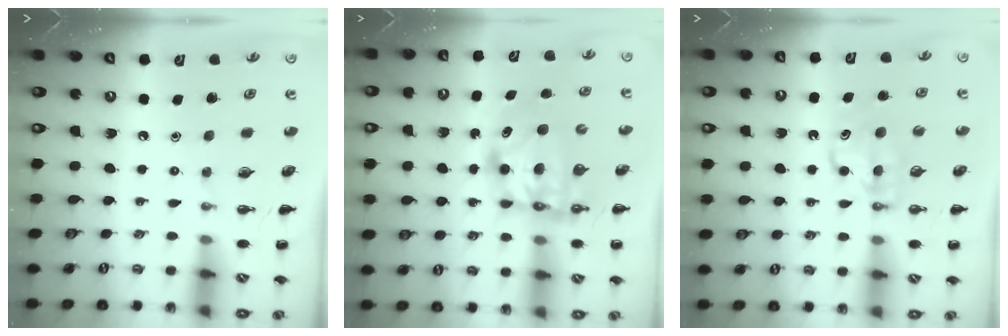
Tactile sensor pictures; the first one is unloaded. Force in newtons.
{"total": 6.8, "press": 6.7, "slide": 1.3}
{"total": 6.1, "press": 6.0, "slide": 0.6}